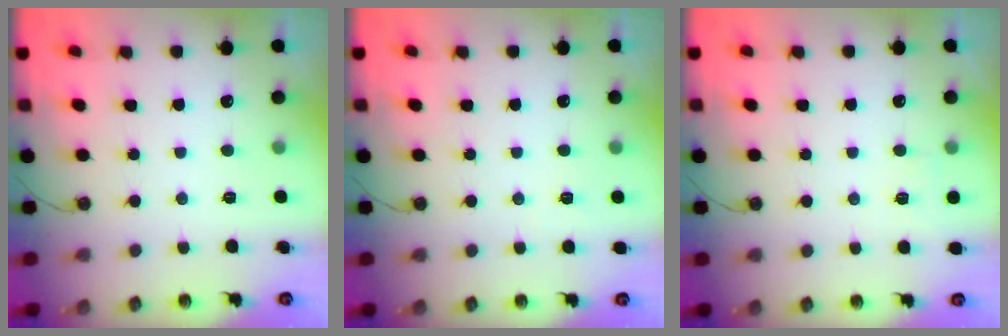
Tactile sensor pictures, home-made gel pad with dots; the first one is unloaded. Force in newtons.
{"total": 2.8, "press": 1.5, "slide": 2.3}
{"total": 4.1, "press": 3.3, "slide": 2.5}